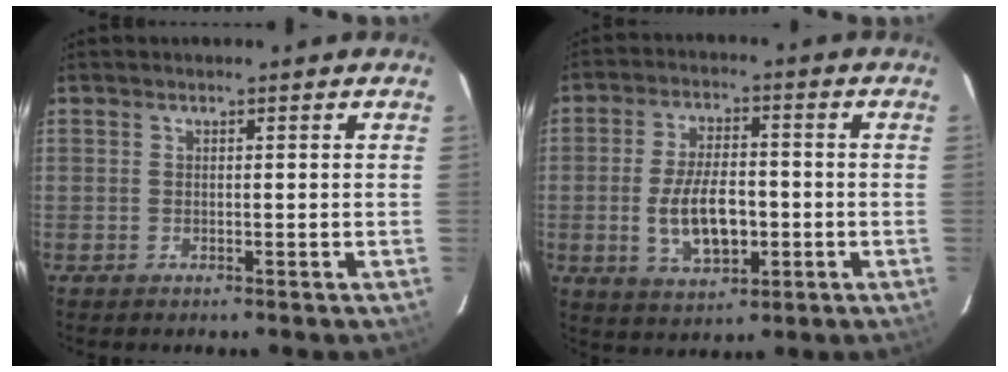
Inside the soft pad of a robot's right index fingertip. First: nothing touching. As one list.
[{"total": 10.4, "force": [-2.1, 5.1, 8.9], "torque": [-0.174, -0.005, -0.027]}]